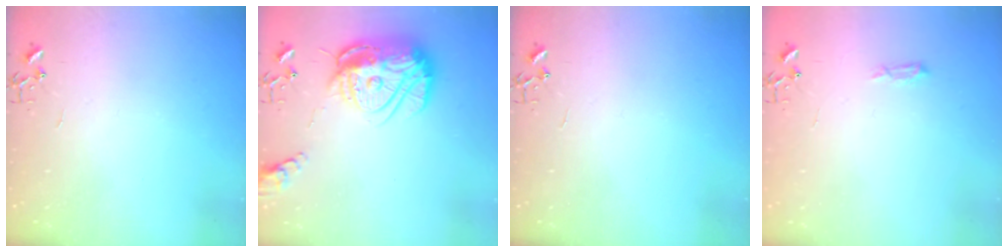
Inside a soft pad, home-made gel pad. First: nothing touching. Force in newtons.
{"total": 18.8, "press": 18.8, "slide": 1.8}
{"total": 0.0}
{"total": 4.0, "press": 4.0, "slide": 0.6}